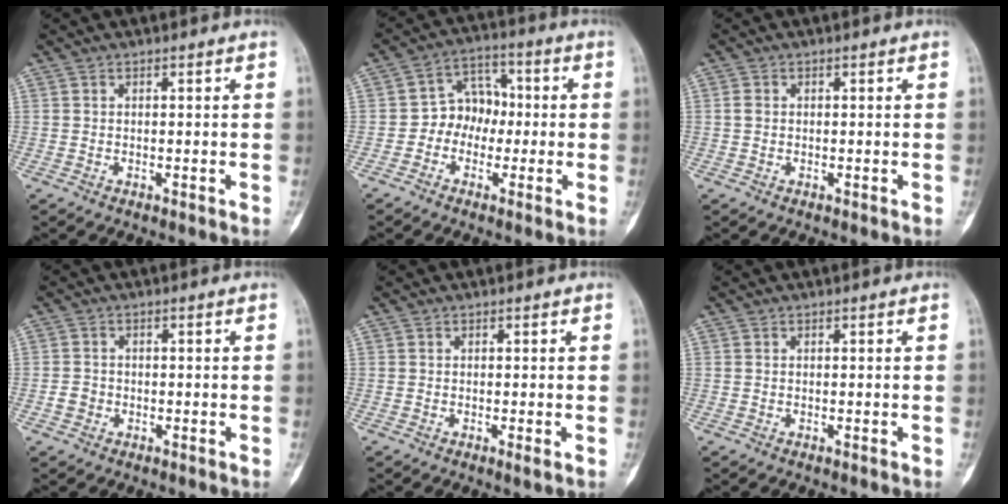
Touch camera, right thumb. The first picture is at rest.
{"total": 6.9, "force": [-0.8, 5.8, 3.6], "torque": [-0.011, 0.024, -0.028]}
{"total": 1.1, "force": [0.0, 0.9, 0.6], "torque": [-0.011, 0.001, 0.000]}
{"total": 2.0, "force": [-0.7, 1.8, 0.6], "torque": [-0.006, 0.009, -0.015]}
{"total": 0.5, "force": [0.0, 0.1, 0.5], "torque": [-0.012, -0.004, 0.001]}
{"total": 0.0}